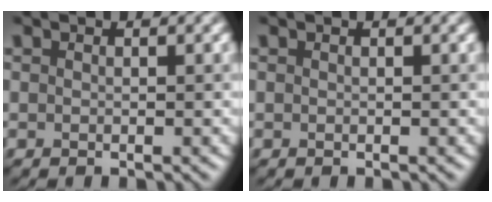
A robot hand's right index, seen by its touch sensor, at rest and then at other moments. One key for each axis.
{"total": 0.0}